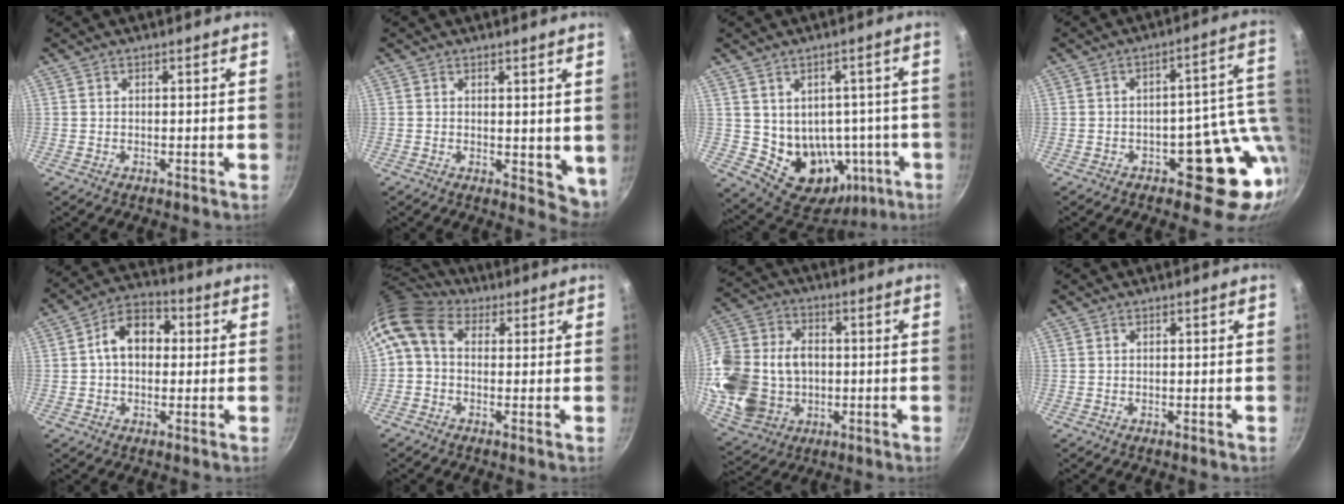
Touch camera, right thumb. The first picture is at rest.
{"total": 5.4, "force": [1.6, 3.1, 4.1], "torque": [-0.043, -0.017, 0.025]}
{"total": 14.6, "force": [-2.1, 11.9, 8.1], "torque": [-0.064, 0.012, -0.001]}
{"total": 14.0, "force": [-1.5, 8.5, 11.0], "torque": [-0.058, 0.016, -0.011]}
{"total": 9.7, "force": [1.0, 7.0, 6.7], "torque": [-0.069, 0.026, 0.000]}
{"total": 8.7, "force": [2.0, 6.4, 5.6], "torque": [-0.107, 0.023, 0.018]}
{"total": 21.2, "force": [-1.7, 16.5, 13.1], "torque": [-0.262, 0.027, -0.016]}
{"total": 0.0}